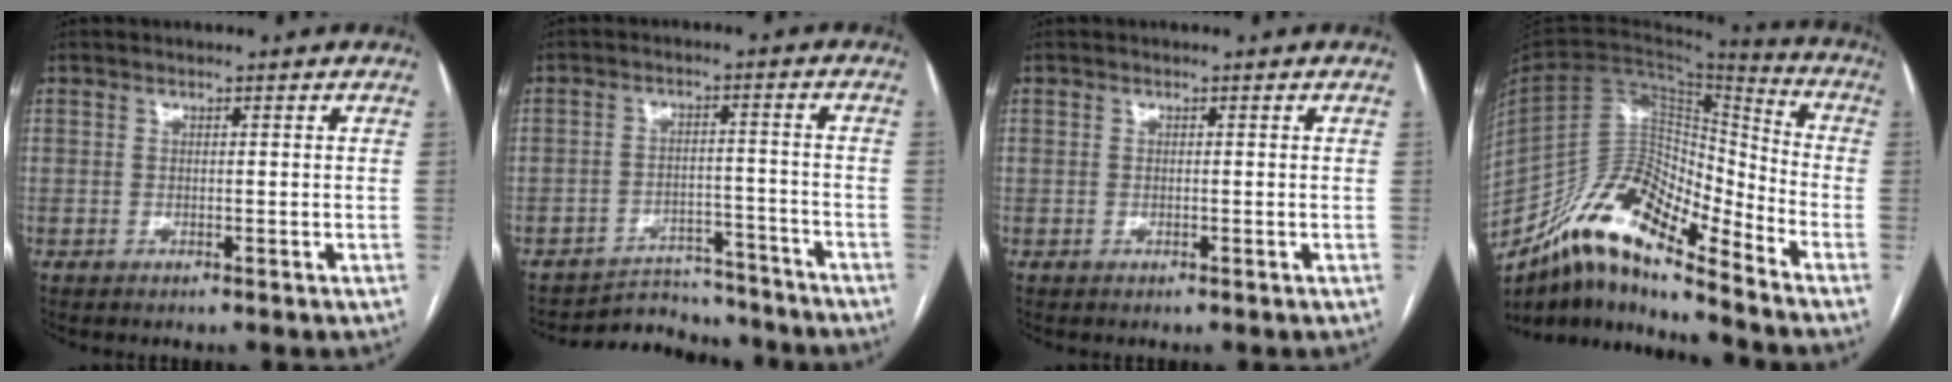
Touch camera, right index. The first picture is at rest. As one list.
[{"total": 9.7, "force": [-9.3, 2.7, -0.2], "torque": [0.017, 0.021, -0.131]}, {"total": 0.0}, {"total": 15.5, "force": [-11.8, 4.1, 9.2], "torque": [-0.161, 0.040, -0.210]}]